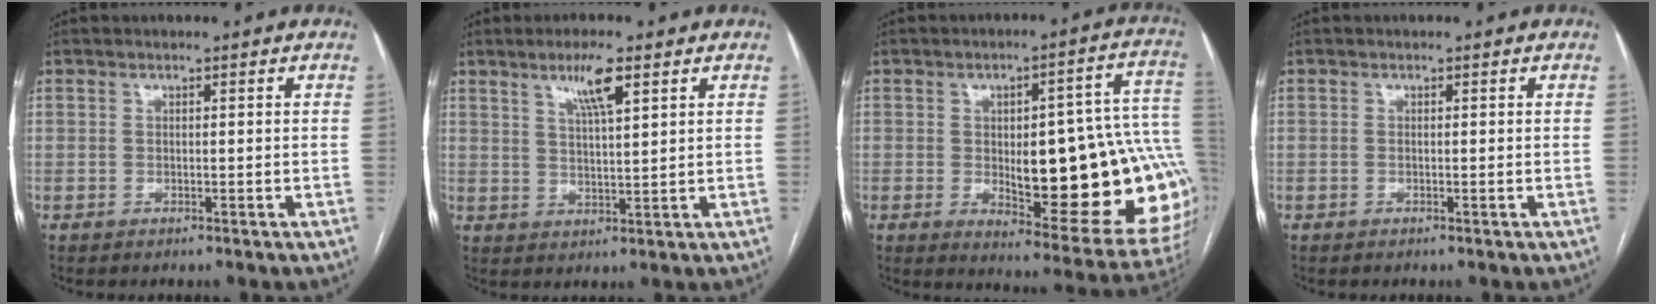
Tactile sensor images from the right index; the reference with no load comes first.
{"total": 5.7, "force": [3.2, 0.5, 4.6], "torque": [-0.084, -0.001, 0.059]}
{"total": 24.4, "force": [-2.4, 6.2, 23.5], "torque": [-0.212, 0.022, -0.009]}
{"total": 0.0}